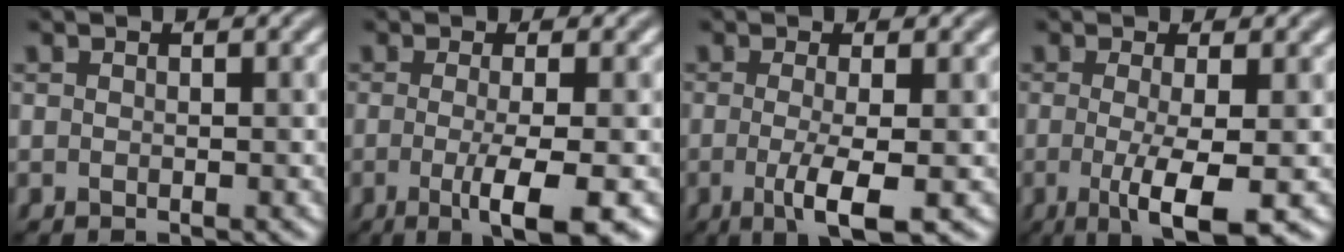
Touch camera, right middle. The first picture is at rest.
{"total": 5.7, "force": [-1.5, 1.3, 5.3], "torque": [-0.082, -0.010, -0.029]}
{"total": 4.5, "force": [-1.0, 1.0, 4.3], "torque": [-0.076, -0.012, -0.020]}
{"total": 5.7, "force": [-1.2, 1.3, 5.4], "torque": [-0.087, -0.013, -0.021]}